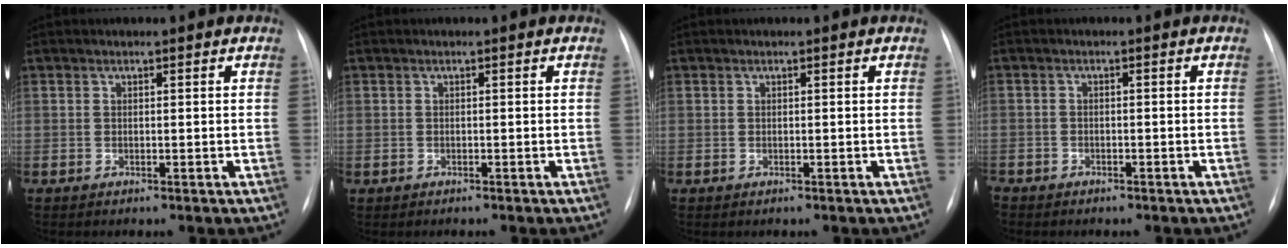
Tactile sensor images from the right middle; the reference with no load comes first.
{"total": 0.0}
{"total": 0.0}
{"total": 3.2, "force": [-2.6, 1.7, 0.9], "torque": [-0.015, 0.000, -0.034]}